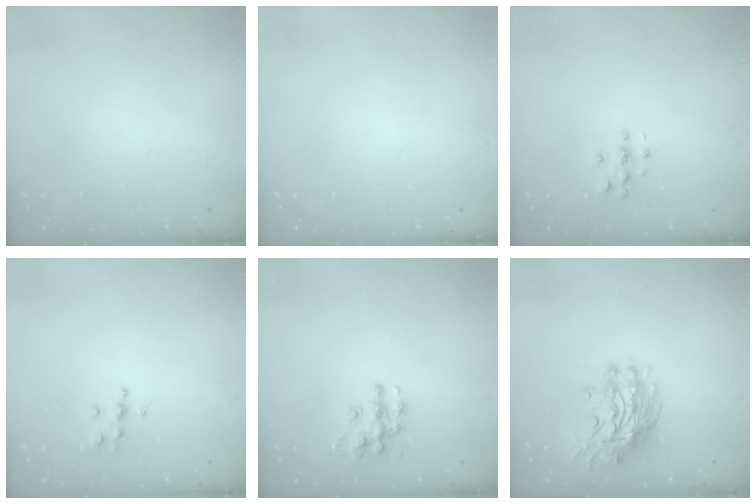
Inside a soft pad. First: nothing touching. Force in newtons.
{"total": 0.0}
{"total": 2.8, "press": 2.8, "slide": 0.2}
{"total": 5.6, "press": 5.6, "slide": 0.6}
{"total": 10.2, "press": 10.2, "slide": 0.5}
{"total": 12.3, "press": 12.2, "slide": 1.6}